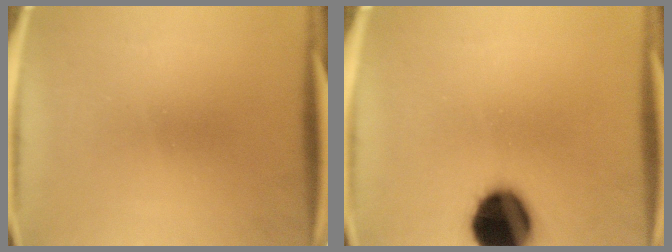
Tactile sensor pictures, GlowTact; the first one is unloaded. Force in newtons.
{"total": 18.1}